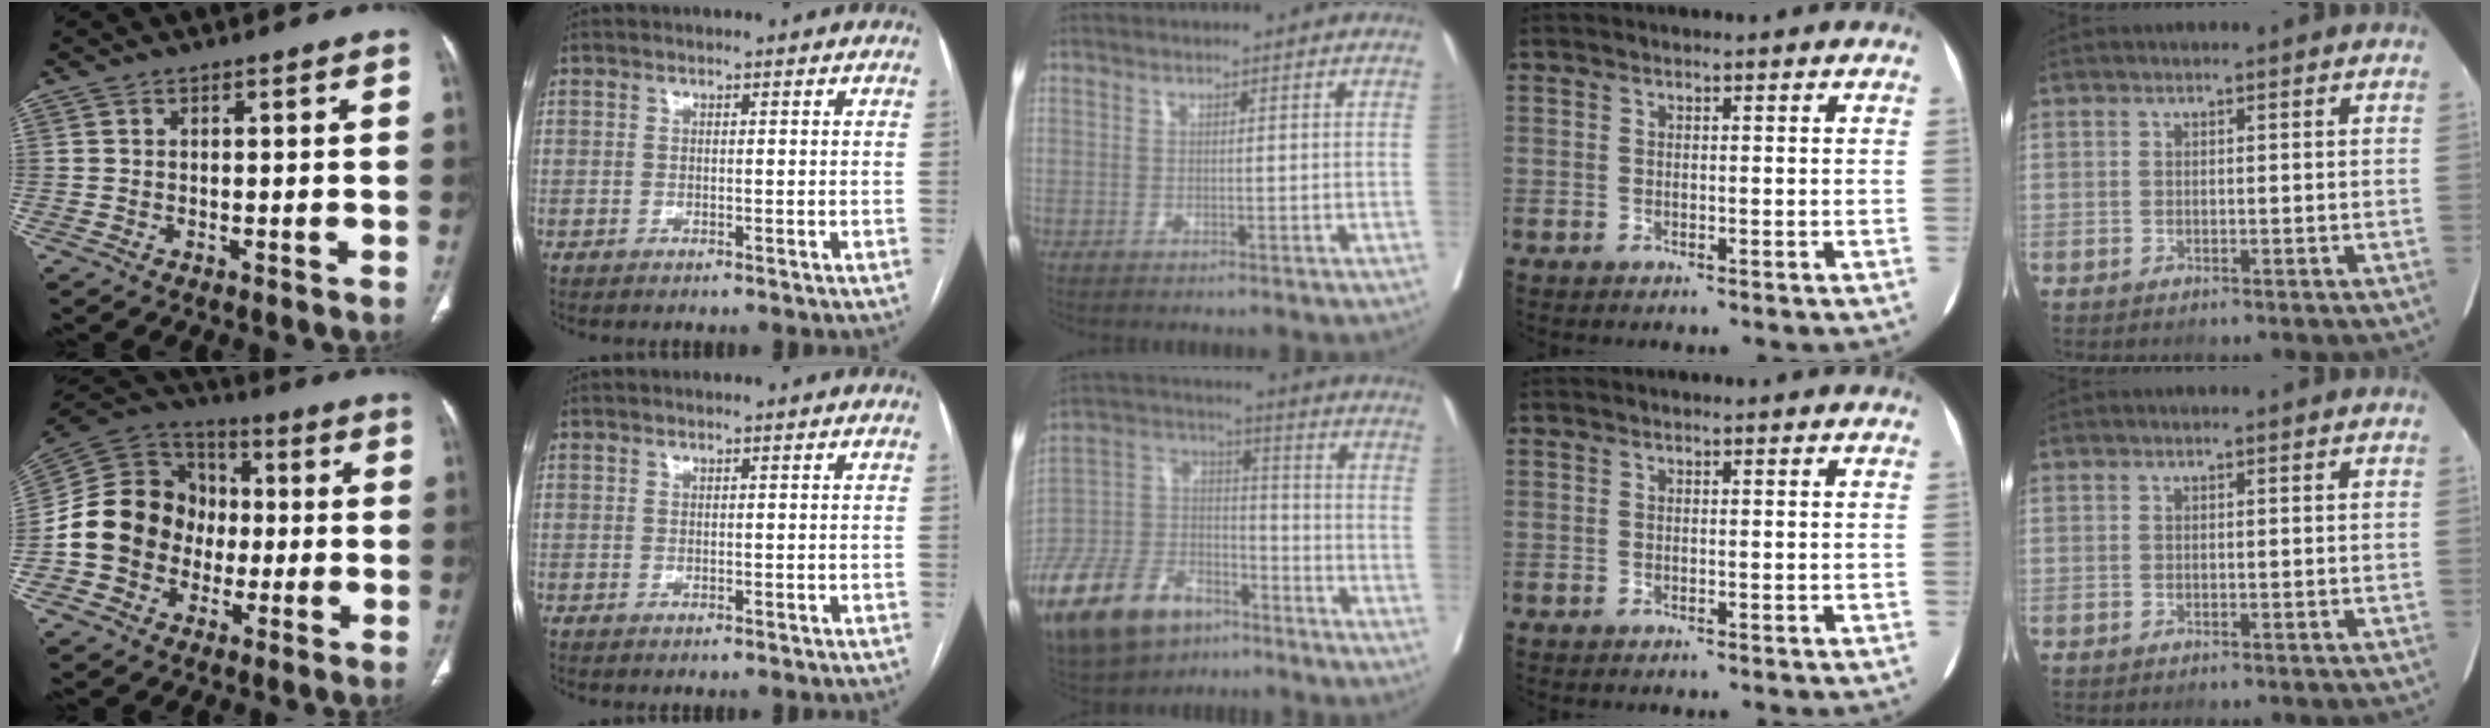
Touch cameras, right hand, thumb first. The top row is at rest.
{"thumb": {"total": 16.1, "force": [-2.8, 14.3, 6.8], "torque": [-0.096, 0.045, -0.052]}, "middle": {"total": 22.1, "force": [-14.7, 11.5, 11.8], "torque": [-0.314, -0.013, -0.270]}}